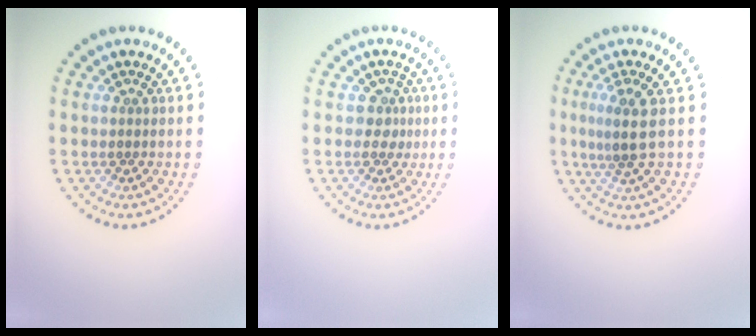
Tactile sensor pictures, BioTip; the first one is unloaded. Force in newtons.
{"total": 1.5, "press": 1.3, "slide": 0.7}
{"total": 2.7, "press": 2.1, "slide": 1.7}